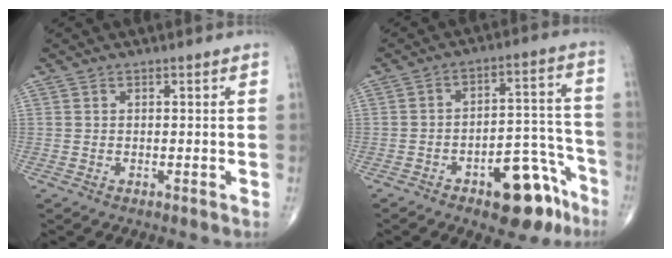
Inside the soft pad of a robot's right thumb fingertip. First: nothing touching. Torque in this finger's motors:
{"motor_torque": [3.39, 1.62, 0.70, -0.89, 0.10]}